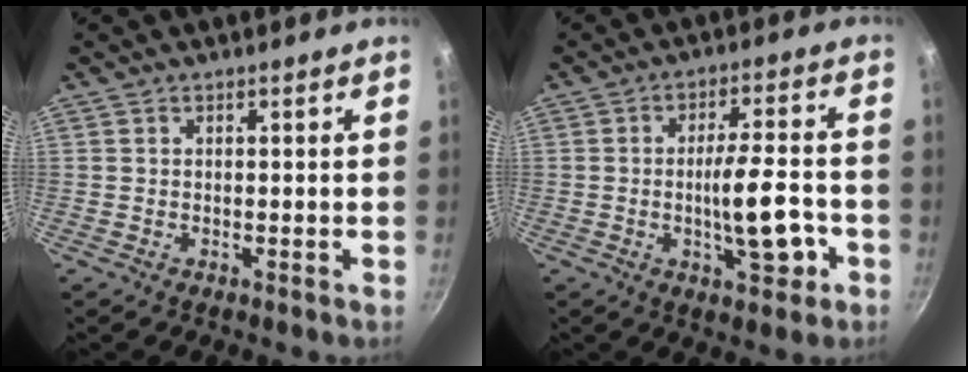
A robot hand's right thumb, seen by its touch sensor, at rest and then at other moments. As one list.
[{"total": 10.4, "force": [-2.9, 3.4, 9.4], "torque": [-0.126, 0.023, -0.042]}]